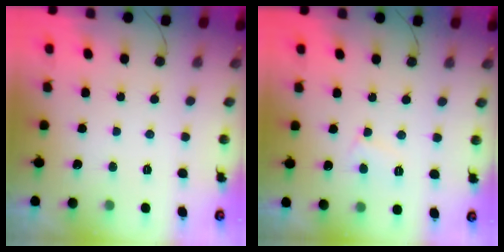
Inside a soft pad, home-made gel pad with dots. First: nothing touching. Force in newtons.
{"total": 4.7, "press": 4.6, "slide": 0.5}